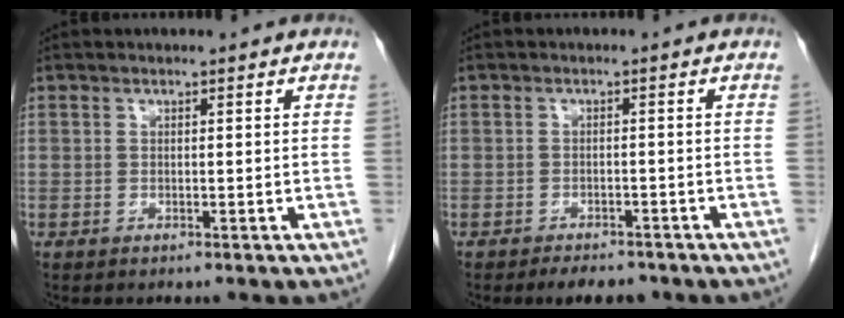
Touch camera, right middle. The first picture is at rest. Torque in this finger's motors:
{"motor_torque": [0.61, -0.38, 0.00, 0.00]}